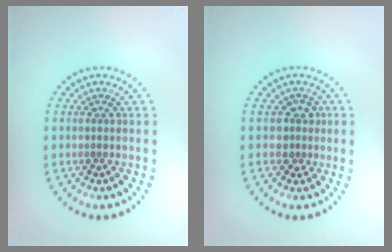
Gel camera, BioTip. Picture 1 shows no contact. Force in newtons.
{"total": 1.8, "press": 1.3, "slide": 1.2}